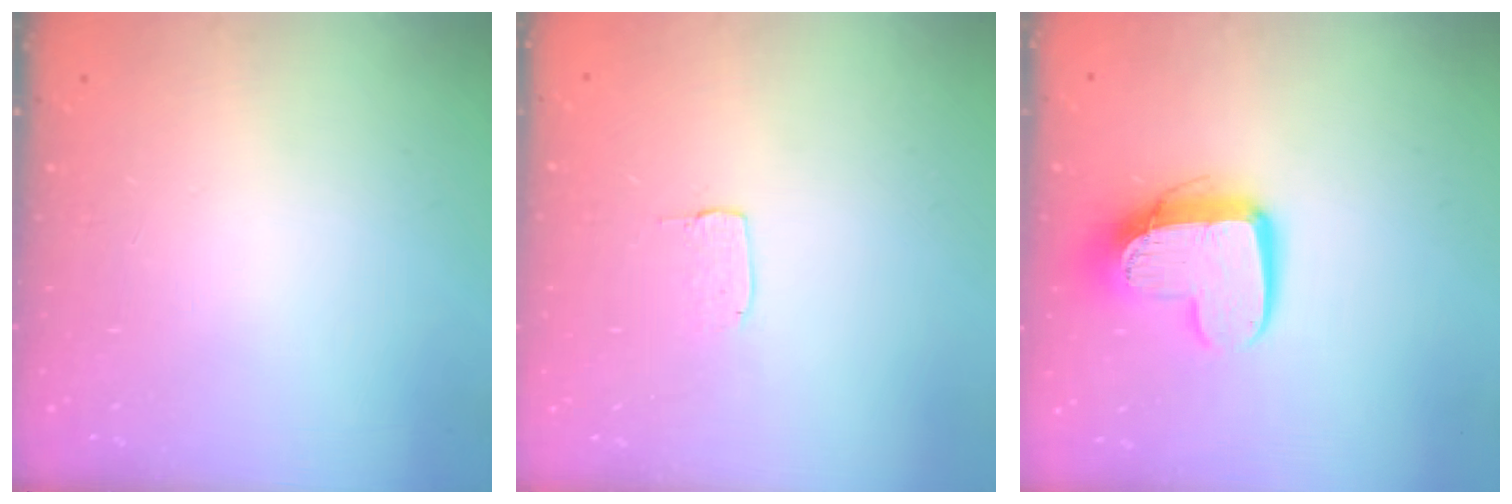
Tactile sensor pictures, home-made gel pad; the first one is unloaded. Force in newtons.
{"total": 3.1, "press": 3.1, "slide": 0.2}
{"total": 12.9, "press": 12.8, "slide": 1.1}